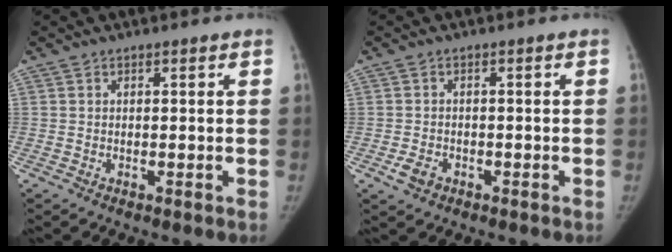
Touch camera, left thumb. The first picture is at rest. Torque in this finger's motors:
{"motor_torque": [-0.08, 0.07, 0.29, -0.21, 0.10]}